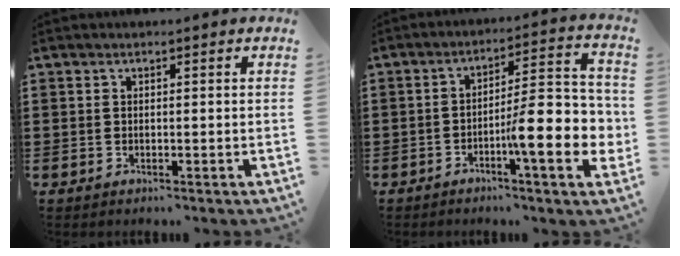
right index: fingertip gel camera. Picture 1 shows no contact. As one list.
[{"total": 11.8, "force": [-3.4, 2.8, 11.0], "torque": [-0.162, -0.014, -0.062]}]